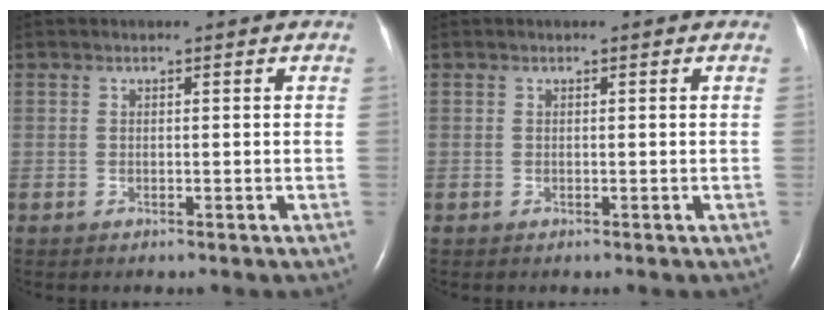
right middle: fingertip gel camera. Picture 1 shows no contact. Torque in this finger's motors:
{"motor_torque": [-0.03, -0.03, 0.00, 0.00]}